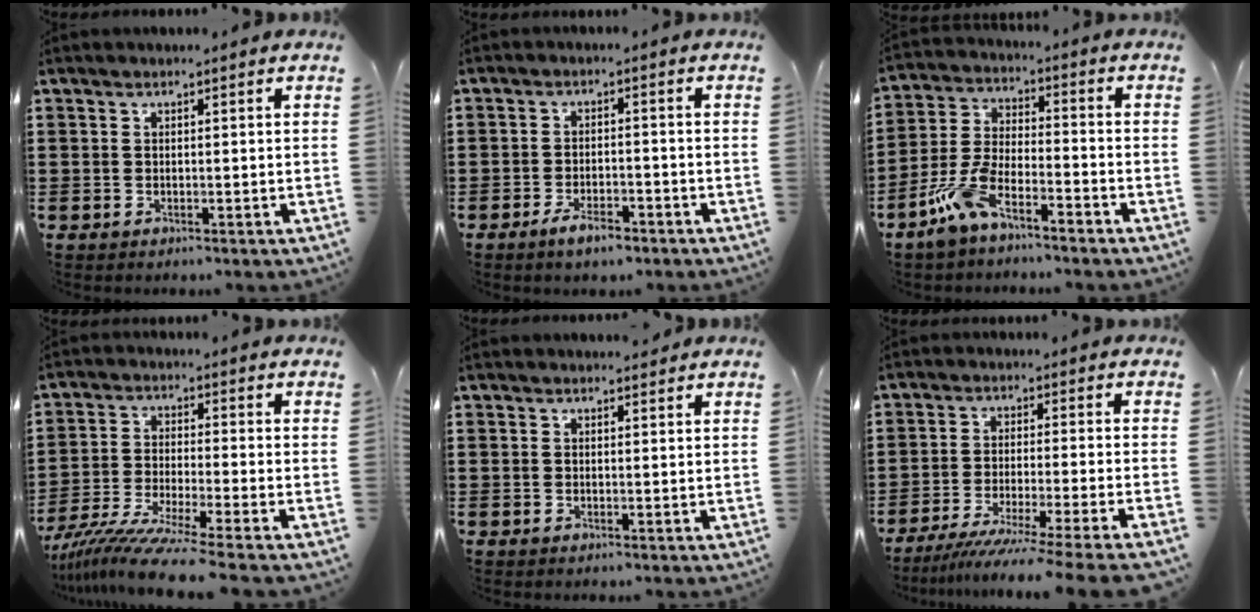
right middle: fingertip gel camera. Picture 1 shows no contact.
{"total": 3.7, "force": [-2.7, 1.2, 2.3], "torque": [-0.043, 0.005, -0.051]}
{"total": 7.5, "force": [-6.0, 1.6, 4.3], "torque": [-0.112, -0.007, -0.121]}
{"total": 8.4, "force": [-7.4, -0.5, 3.9], "torque": [-0.089, -0.014, -0.149]}
{"total": 0.7, "force": [0.5, 0.4, 0.0], "torque": [0.007, -0.002, 0.009]}
{"total": 6.5, "force": [-5.7, -0.9, 3.0], "torque": [-0.050, -0.020, -0.113]}